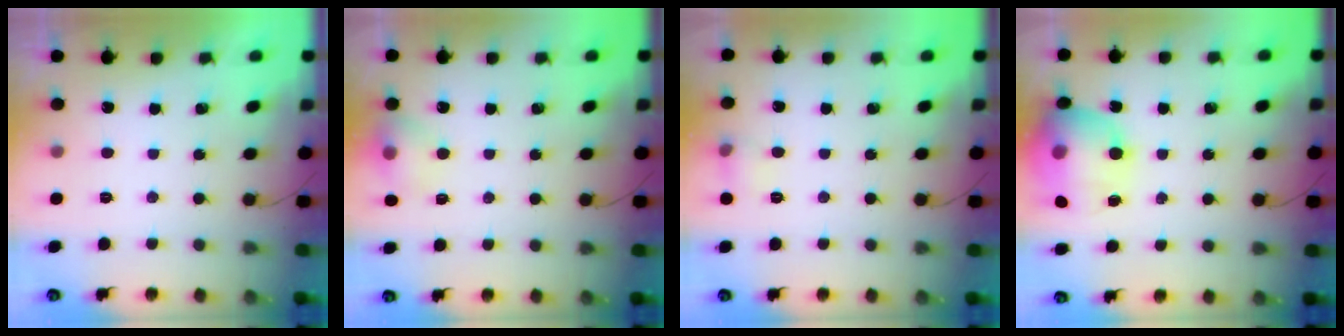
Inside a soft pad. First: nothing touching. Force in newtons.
{"total": 9.0, "press": 8.9, "slide": 1.7}
{"total": 5.6, "press": 5.4, "slide": 1.7}
{"total": 18.5, "press": 18.3, "slide": 2.9}